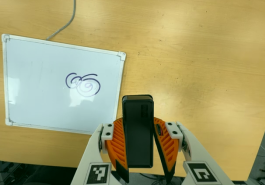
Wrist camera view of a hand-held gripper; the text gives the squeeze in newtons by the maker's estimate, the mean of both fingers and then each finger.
{"total": 8.6, "left": 6.9, "right": 10.3}